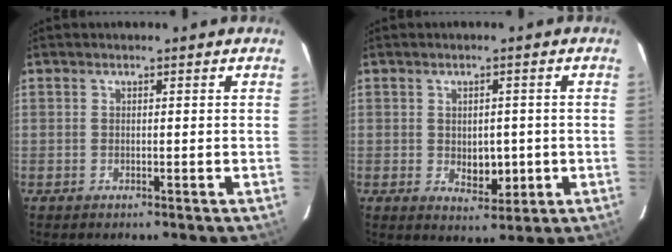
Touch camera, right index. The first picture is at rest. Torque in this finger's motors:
{"motor_torque": [0.12, -0.02, 0.08, 0.01]}